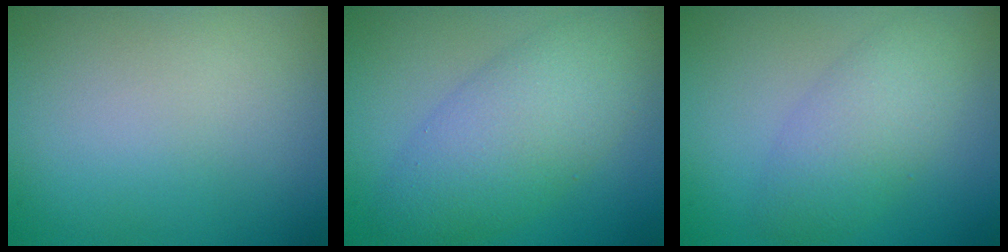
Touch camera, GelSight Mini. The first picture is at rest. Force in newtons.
{"total": 6.2, "press": 6.2, "slide": 0.2}
{"total": 3.0, "press": 3.0, "slide": 0.1}